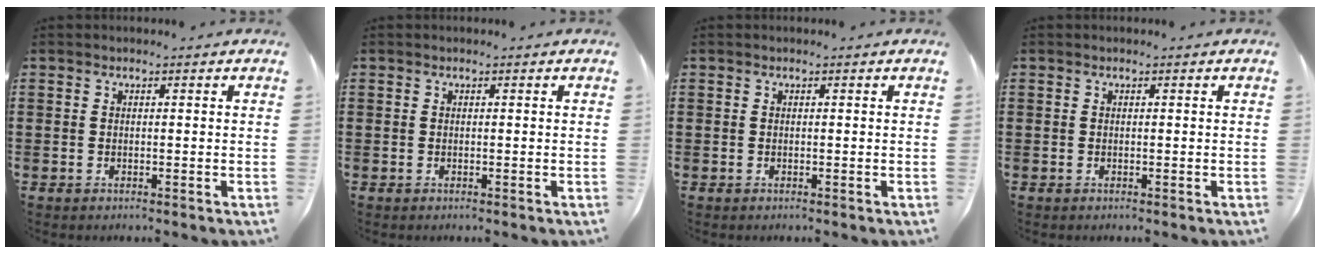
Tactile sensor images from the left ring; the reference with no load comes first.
{"total": 0.0}
{"total": 0.0}
{"total": 0.0}